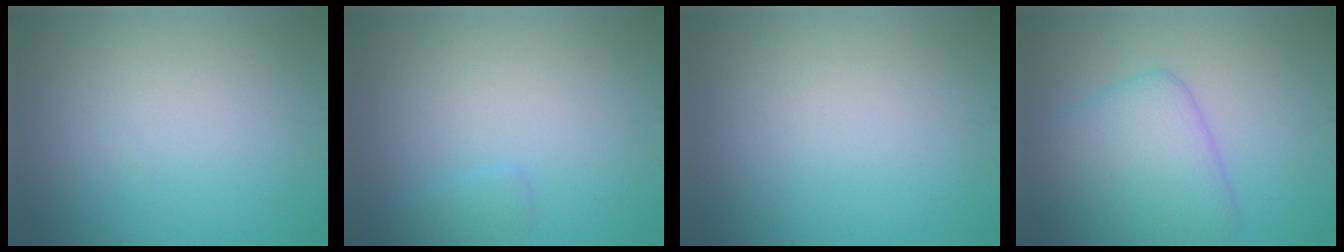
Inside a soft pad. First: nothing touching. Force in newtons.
{"total": 0.9, "press": 0.9, "slide": 0.1}
{"total": 0.0}
{"total": 6.5, "press": 6.5, "slide": 0.1}